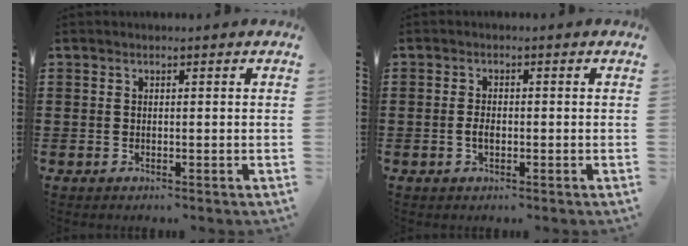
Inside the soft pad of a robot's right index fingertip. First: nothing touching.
{"total": 2.0, "force": [-0.5, 1.0, 1.6], "torque": [-0.032, 0.001, -0.009]}